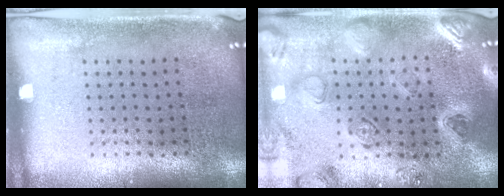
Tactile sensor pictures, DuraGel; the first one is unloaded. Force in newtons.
{"total": 1.8, "press": 1.7, "slide": 0.2}